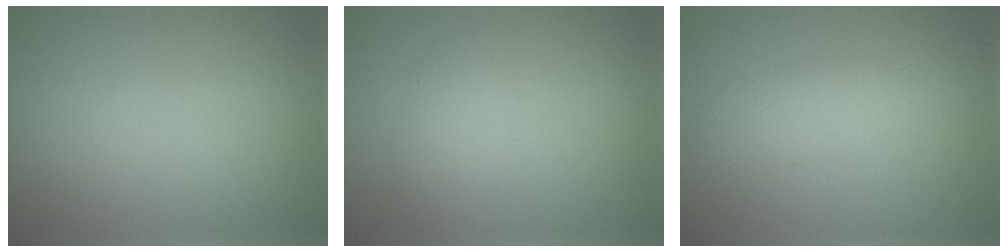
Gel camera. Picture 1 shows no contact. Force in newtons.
{"total": 1.6, "press": 1.6, "slide": 0.0}
{"total": 2.1, "press": 2.1, "slide": 0.1}